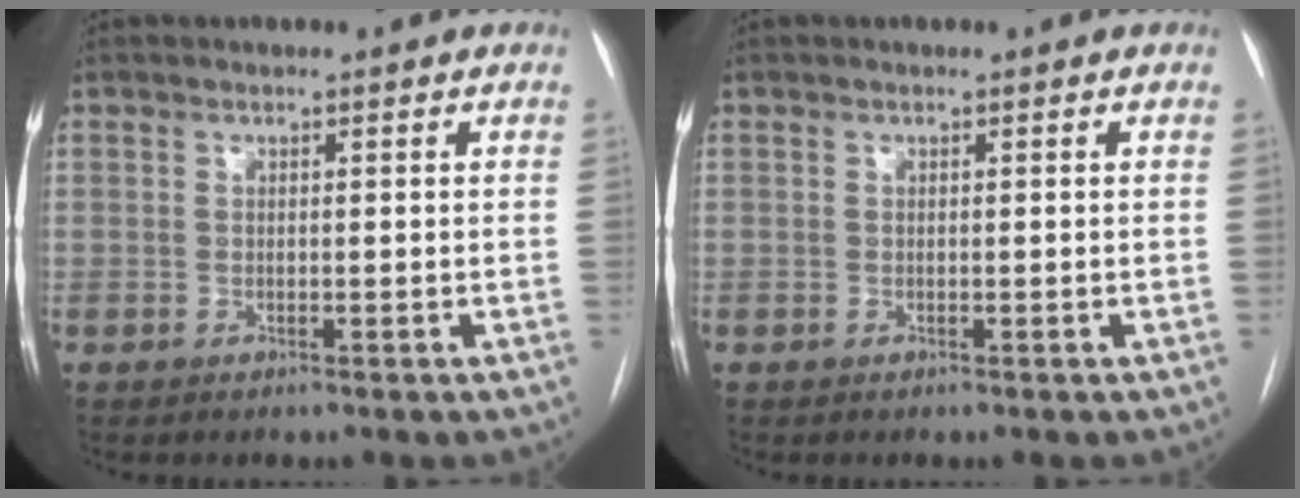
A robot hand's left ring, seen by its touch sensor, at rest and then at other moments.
{"total": 0.0}